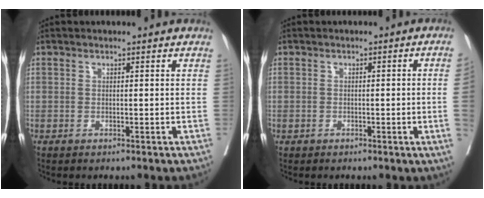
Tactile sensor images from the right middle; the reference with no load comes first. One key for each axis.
{"total": 3.3, "fx": -0.5, "fy": -0.6, "fz": 3.2, "tx": -0.044, "ty": 0.006, "tz": -0.003}